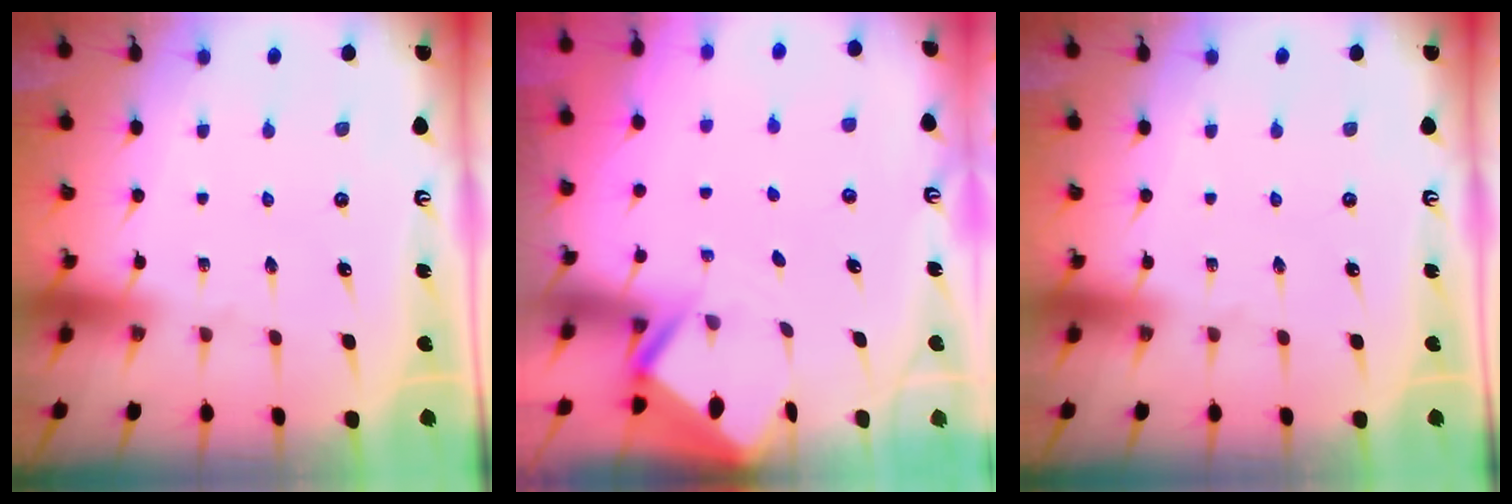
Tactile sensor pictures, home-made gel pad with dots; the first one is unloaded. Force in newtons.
{"total": 3.0, "press": 3.0, "slide": 0.3}
{"total": 0.0}